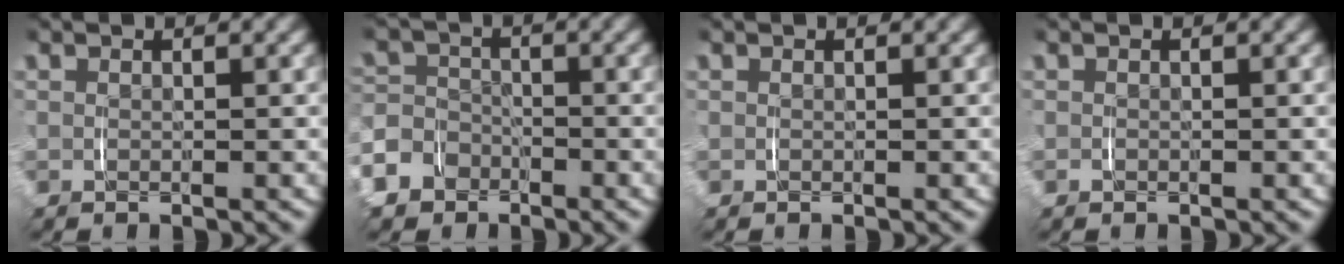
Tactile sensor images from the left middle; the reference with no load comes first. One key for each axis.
{"total": 7.2, "fx": -3.3, "fy": 6.2, "fz": 1.5, "tx": -0.043, "ty": -0.017, "tz": -0.066}
{"total": 0.0}
{"total": 0.0}